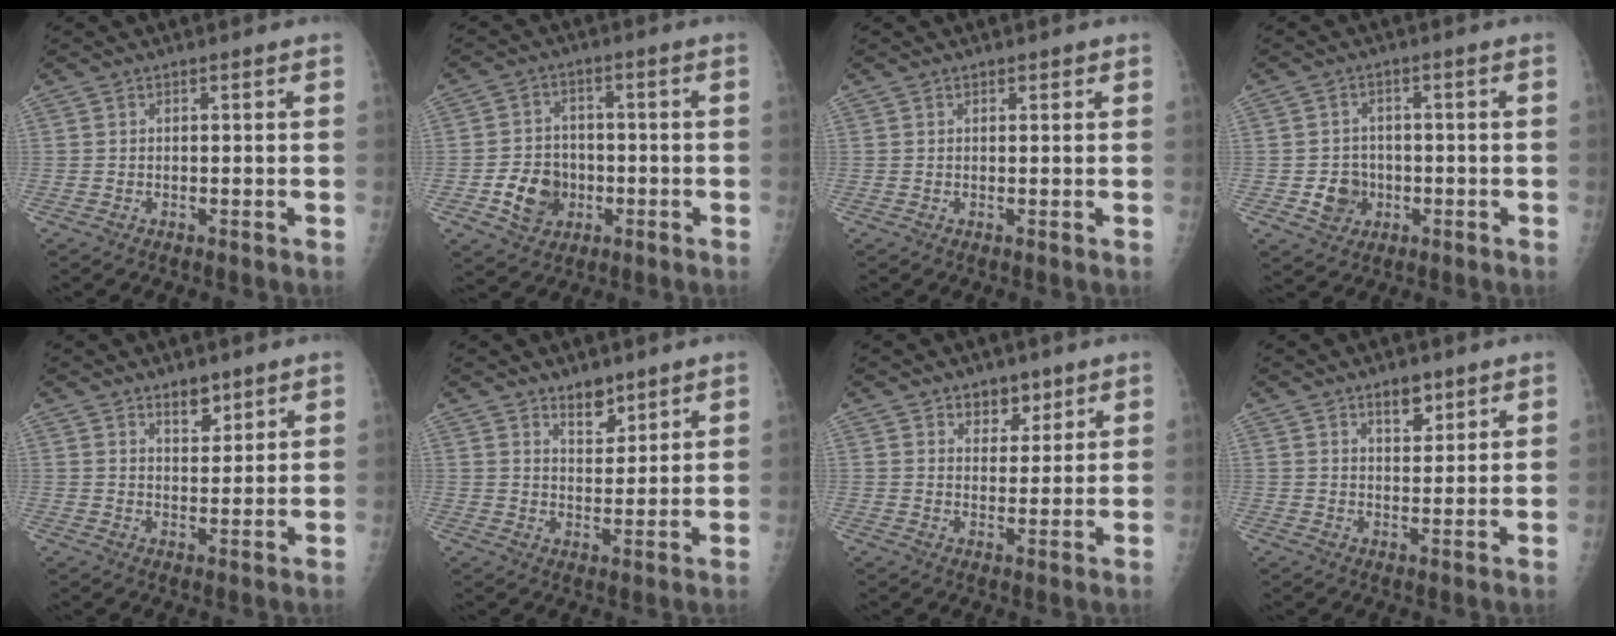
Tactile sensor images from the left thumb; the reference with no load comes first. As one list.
[{"total": 8.3, "force": [-2.4, 6.9, 4.0], "torque": [-0.045, 0.012, -0.039]}, {"total": 0.8, "force": [0.6, 0.5, 0.4], "torque": [0.002, -0.003, 0.005]}, {"total": 5.2, "force": [-1.2, 4.7, 1.9], "torque": [-0.009, 0.009, -0.016]}, {"total": 4.4, "force": [3.1, 2.2, 2.2], "torque": [-0.014, -0.022, 0.052]}, {"total": 5.2, "force": [3.9, 2.6, 2.3], "torque": [-0.015, -0.030, 0.067]}, {"total": 5.2, "force": [3.4, 3.4, 2.0], "torque": [0.001, -0.020, 0.053]}, {"total": 4.7, "force": [3.1, 2.4, 2.7], "torque": [-0.021, -0.020, 0.050]}]